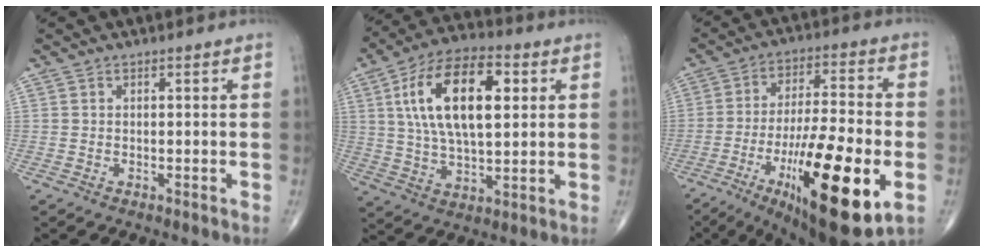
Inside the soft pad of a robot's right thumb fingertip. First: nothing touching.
{"total": 18.4, "force": [4.6, 8.7, 15.5], "torque": [-0.267, 0.008, 0.076]}
{"total": 25.1, "force": [-8.3, 6.7, 22.7], "torque": [-0.351, -0.001, -0.122]}